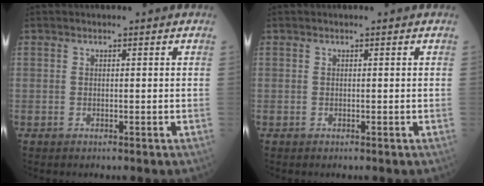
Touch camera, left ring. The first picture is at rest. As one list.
[{"total": 0.0}]